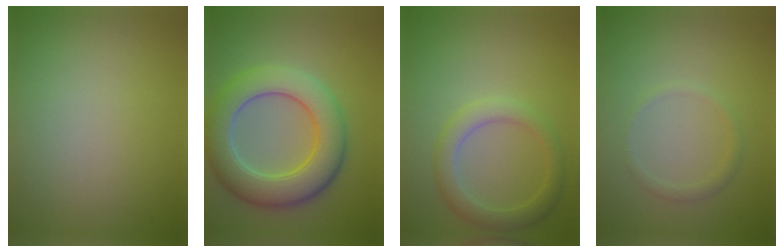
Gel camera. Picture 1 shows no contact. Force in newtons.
{"total": 7.8, "press": 7.8, "slide": 0.3}
{"total": 3.0, "press": 3.0, "slide": 0.1}
{"total": 1.1, "press": 1.1, "slide": 0.0}